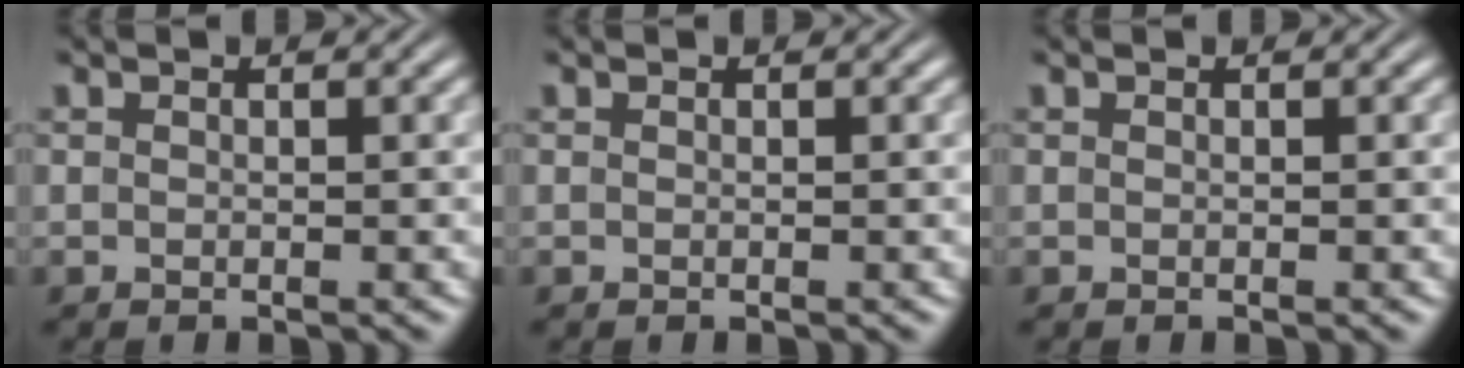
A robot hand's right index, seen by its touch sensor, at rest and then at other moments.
{"total": 0.0}
{"total": 0.0}